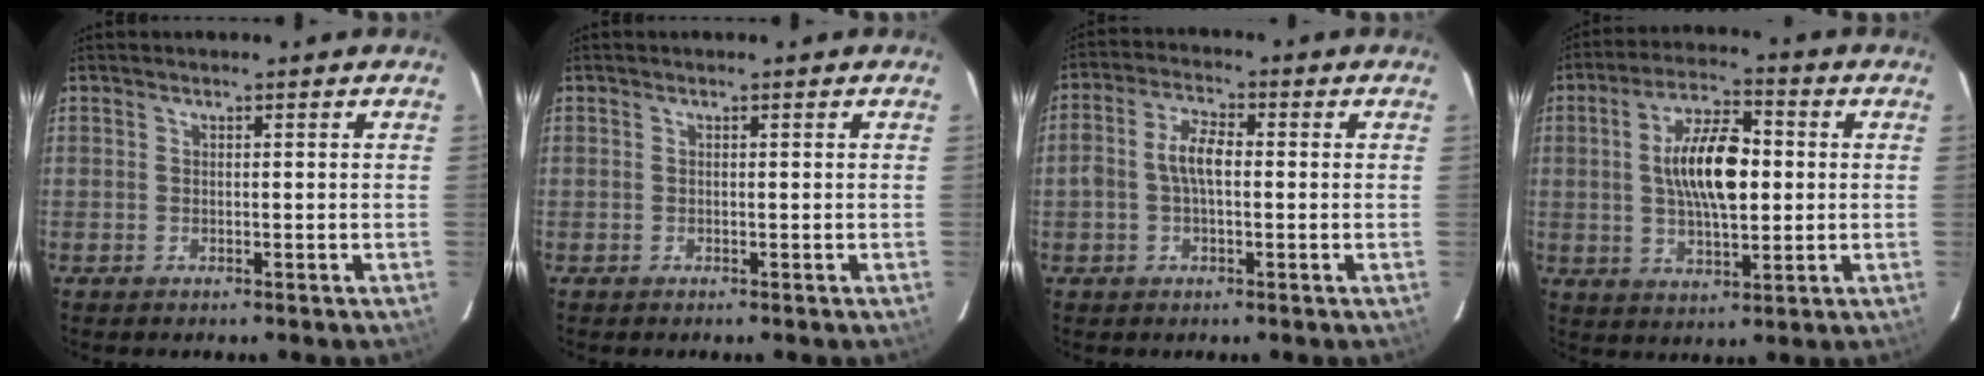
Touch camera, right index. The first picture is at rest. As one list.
[{"total": 0.0}, {"total": 5.6, "force": [-0.3, 2.6, 4.9], "torque": [-0.101, 0.014, -0.007]}, {"total": 12.5, "force": [1.0, 5.4, 11.3], "torque": [-0.201, 0.011, 0.017]}]